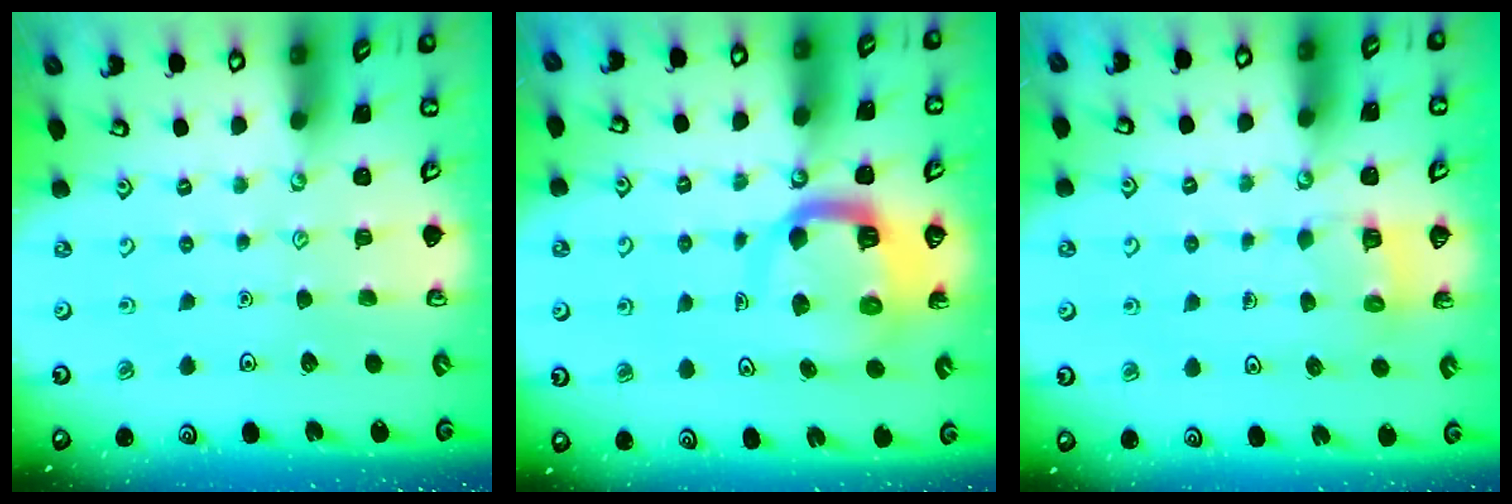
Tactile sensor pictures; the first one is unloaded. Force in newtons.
{"total": 9.2, "press": 9.1, "slide": 1.2}
{"total": 3.8, "press": 3.8, "slide": 0.2}